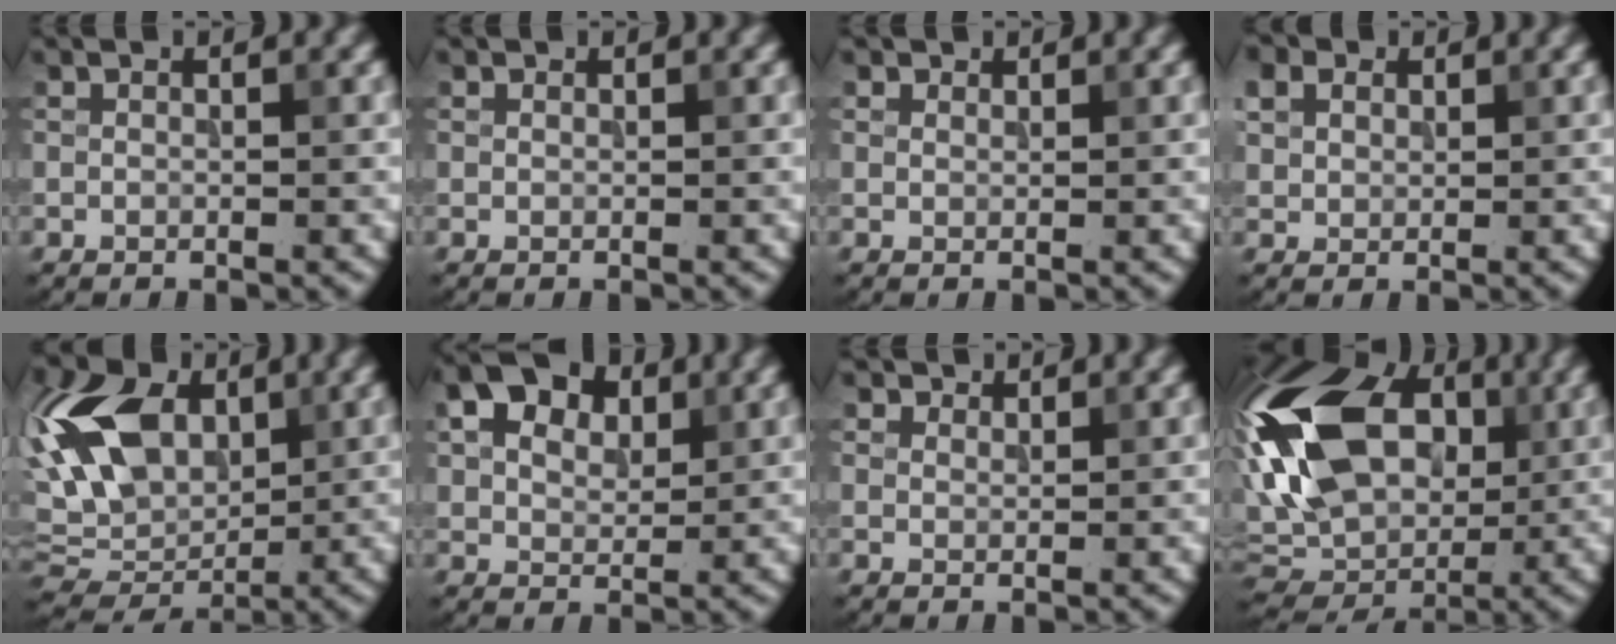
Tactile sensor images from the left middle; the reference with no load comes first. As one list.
[{"total": 0.0}, {"total": 1.0, "force": [0.9, 0.4, 0.1], "torque": [-0.003, -0.004, 0.009]}, {"total": 4.0, "force": [2.0, 3.0, 1.8], "torque": [-0.067, 0.015, 0.040]}, {"total": 12.3, "force": [3.0, 7.7, 9.1], "torque": [-0.197, 0.020, 0.037]}, {"total": 6.9, "force": [3.4, 4.3, 4.2], "torque": [-0.081, 0.016, 0.044]}, {"total": 1.8, "force": [1.6, 0.8, 0.3], "torque": [-0.011, -0.008, 0.027]}, {"total": 16.0, "force": [2.5, 10.7, 11.6], "torque": [-0.237, 0.030, 0.027]}]